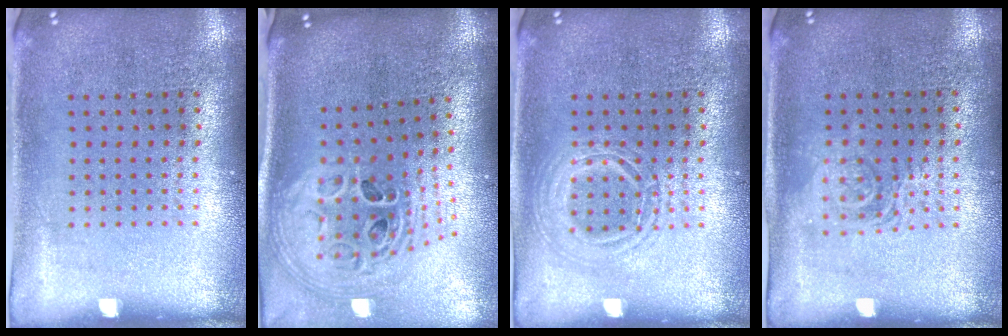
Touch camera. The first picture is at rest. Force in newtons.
{"total": 2.6, "press": 1.8, "slide": 1.8}
{"total": 2.2, "press": 2.2, "slide": 0.3}
{"total": 1.3, "press": 1.2, "slide": 0.5}